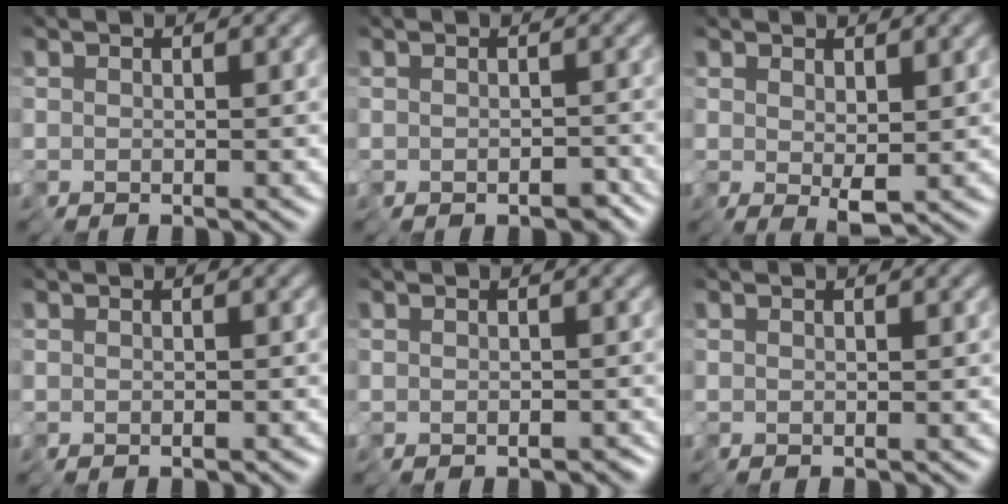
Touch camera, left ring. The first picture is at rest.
{"total": 2.2, "force": [-1.3, 1.2, 1.3], "torque": [-0.015, -0.003, -0.019]}
{"total": 1.8, "force": [0.6, 0.7, 1.6], "torque": [-0.031, 0.002, 0.018]}
{"total": 0.7, "force": [-0.4, 0.4, 0.5], "torque": [-0.007, 0.000, -0.006]}
{"total": 1.5, "force": [-0.8, 0.9, 0.8], "torque": [-0.006, -0.001, -0.008]}
{"total": 0.0}